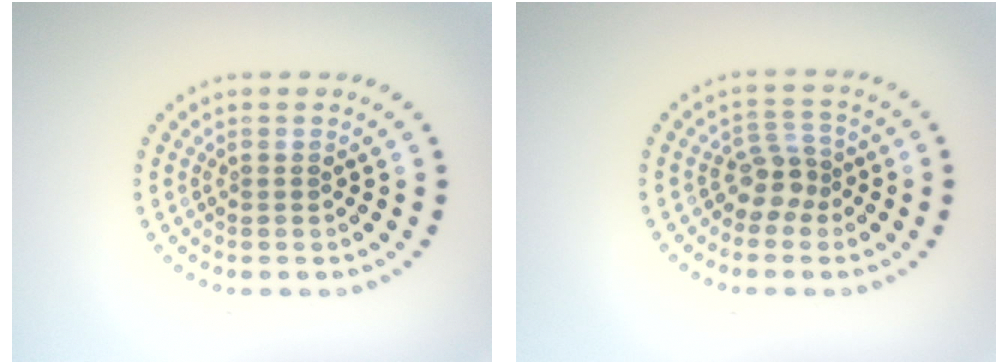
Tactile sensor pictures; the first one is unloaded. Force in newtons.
{"total": 2.4, "press": 1.8, "slide": 1.5}